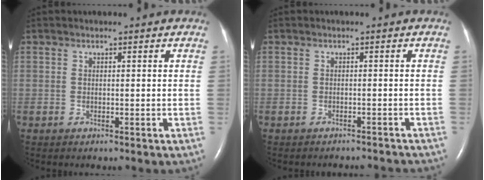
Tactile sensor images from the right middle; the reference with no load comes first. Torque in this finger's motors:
{"motor_torque": [-0.06, -0.12, 0.01, -0.01]}